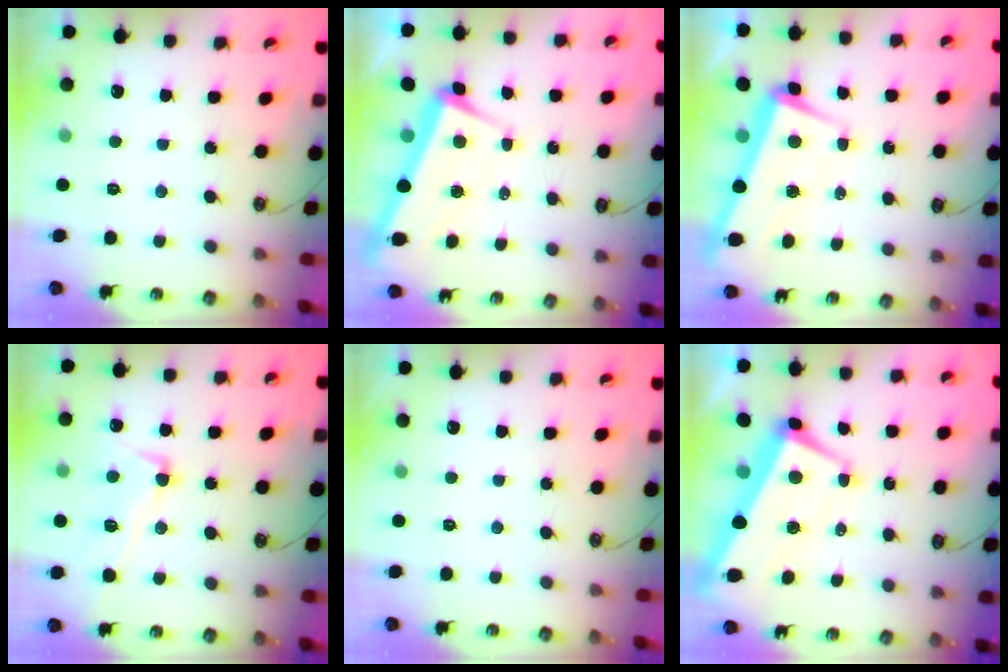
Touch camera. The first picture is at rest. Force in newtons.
{"total": 3.0, "press": 2.8, "slide": 0.9}
{"total": 1.7, "press": 1.0, "slide": 1.4}
{"total": 4.4, "press": 4.2, "slide": 1.3}
{"total": 0.0}
{"total": 1.7, "press": 1.0, "slide": 1.3}